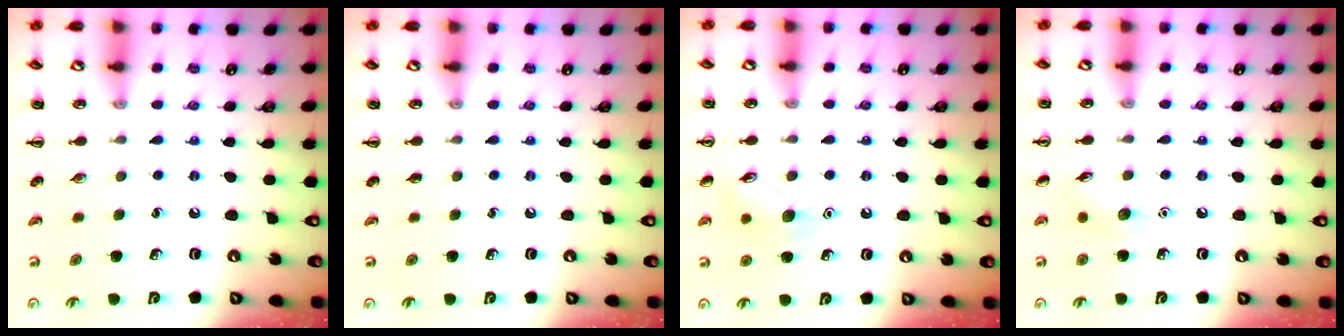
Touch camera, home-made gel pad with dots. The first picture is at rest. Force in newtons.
{"total": 0.0}
{"total": 8.3, "press": 8.3, "slide": 1.1}
{"total": 5.6, "press": 5.4, "slide": 1.7}